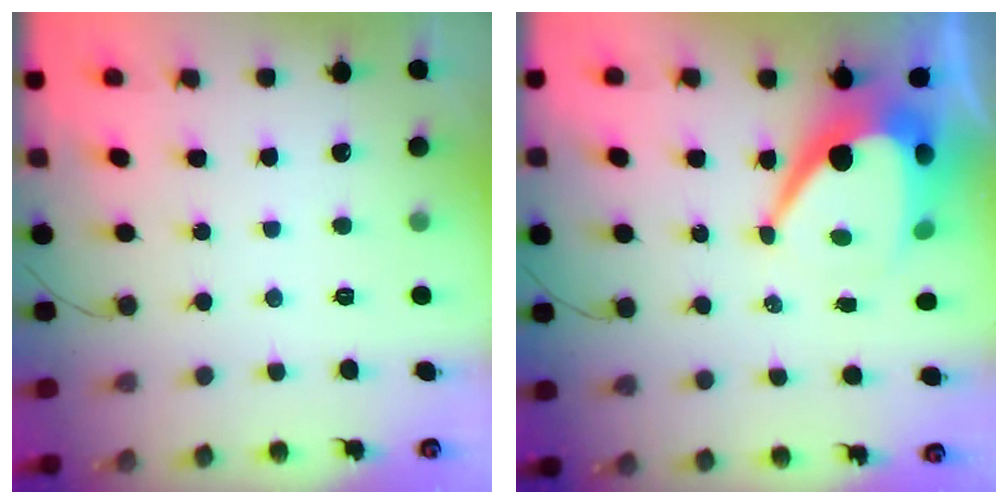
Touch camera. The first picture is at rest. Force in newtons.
{"total": 13.4, "press": 13.4, "slide": 1.2}